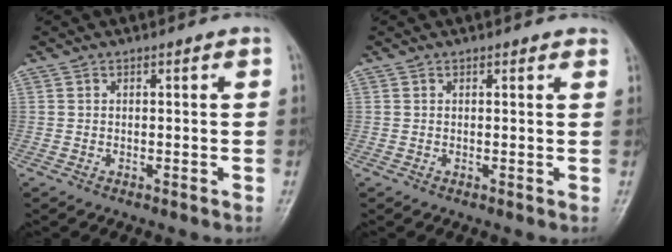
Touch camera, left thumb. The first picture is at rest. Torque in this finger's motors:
{"motor_torque": [-0.11, -0.01, -0.10, -0.11, 0.00]}